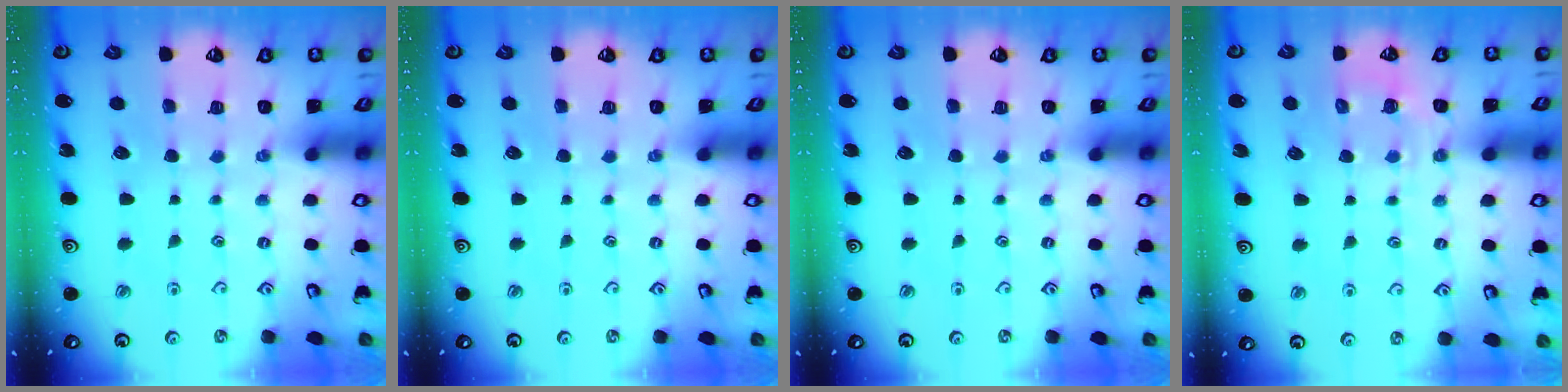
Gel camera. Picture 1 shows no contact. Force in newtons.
{"total": 0.0}
{"total": 0.0}
{"total": 6.7, "press": 6.7, "slide": 0.8}